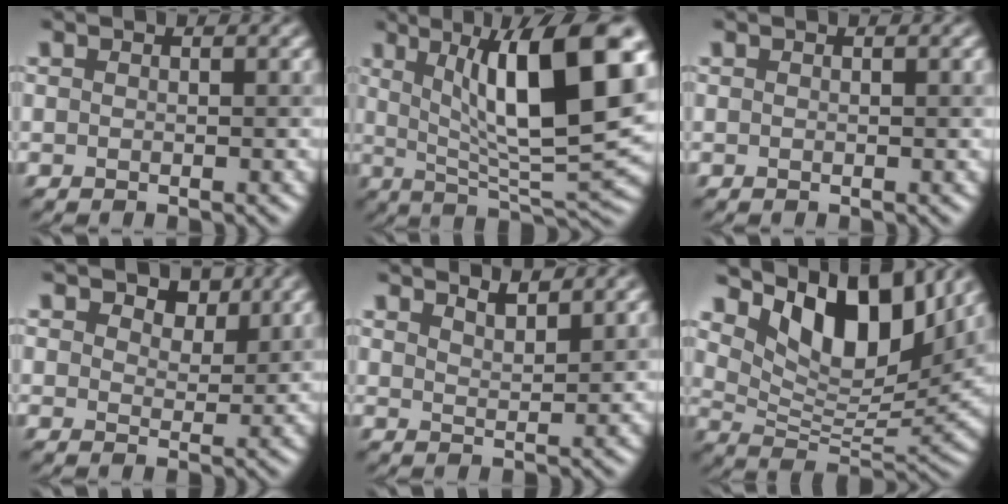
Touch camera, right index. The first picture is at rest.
{"total": 12.7, "force": [3.8, 2.9, 11.8], "torque": [-0.164, 0.008, 0.069]}
{"total": 0.7, "force": [0.1, 0.2, 0.6], "torque": [-0.002, 0.005, 0.001]}
{"total": 3.0, "force": [2.3, 1.6, 1.1], "torque": [-0.019, 0.001, 0.031]}
{"total": 2.6, "force": [2.4, 0.4, 0.9], "torque": [0.003, 0.014, 0.035]}
{"total": 10.3, "force": [6.3, 4.5, 6.9], "torque": [-0.109, 0.007, 0.117]}